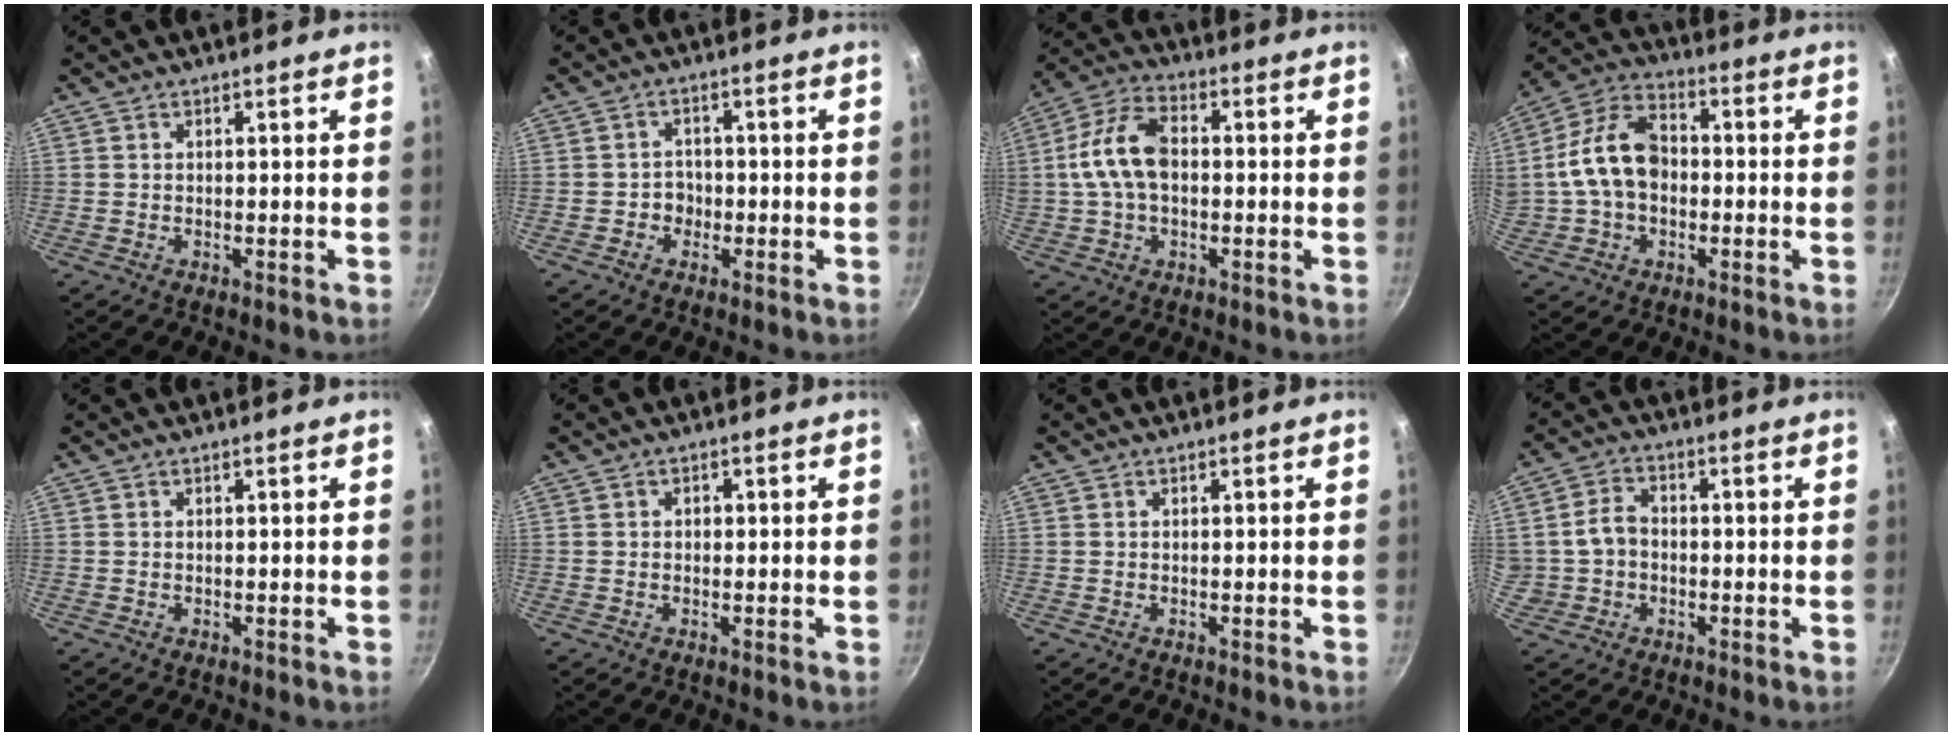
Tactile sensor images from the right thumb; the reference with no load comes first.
{"total": 2.8, "force": [-0.9, 2.5, 0.9], "torque": [0.010, 0.009, -0.016]}
{"total": 12.0, "force": [0.5, 7.4, 9.5], "torque": [-0.177, 0.030, -0.001]}
{"total": 13.9, "force": [-0.1, 9.7, 9.9], "torque": [-0.168, 0.033, -0.014]}
{"total": 0.0}
{"total": 1.4, "force": [0.1, 1.1, 0.8], "torque": [-0.009, 0.006, 0.001]}
{"total": 0.0}
{"total": 5.8, "force": [-0.6, 4.8, 3.2], "torque": [-0.037, 0.021, -0.011]}